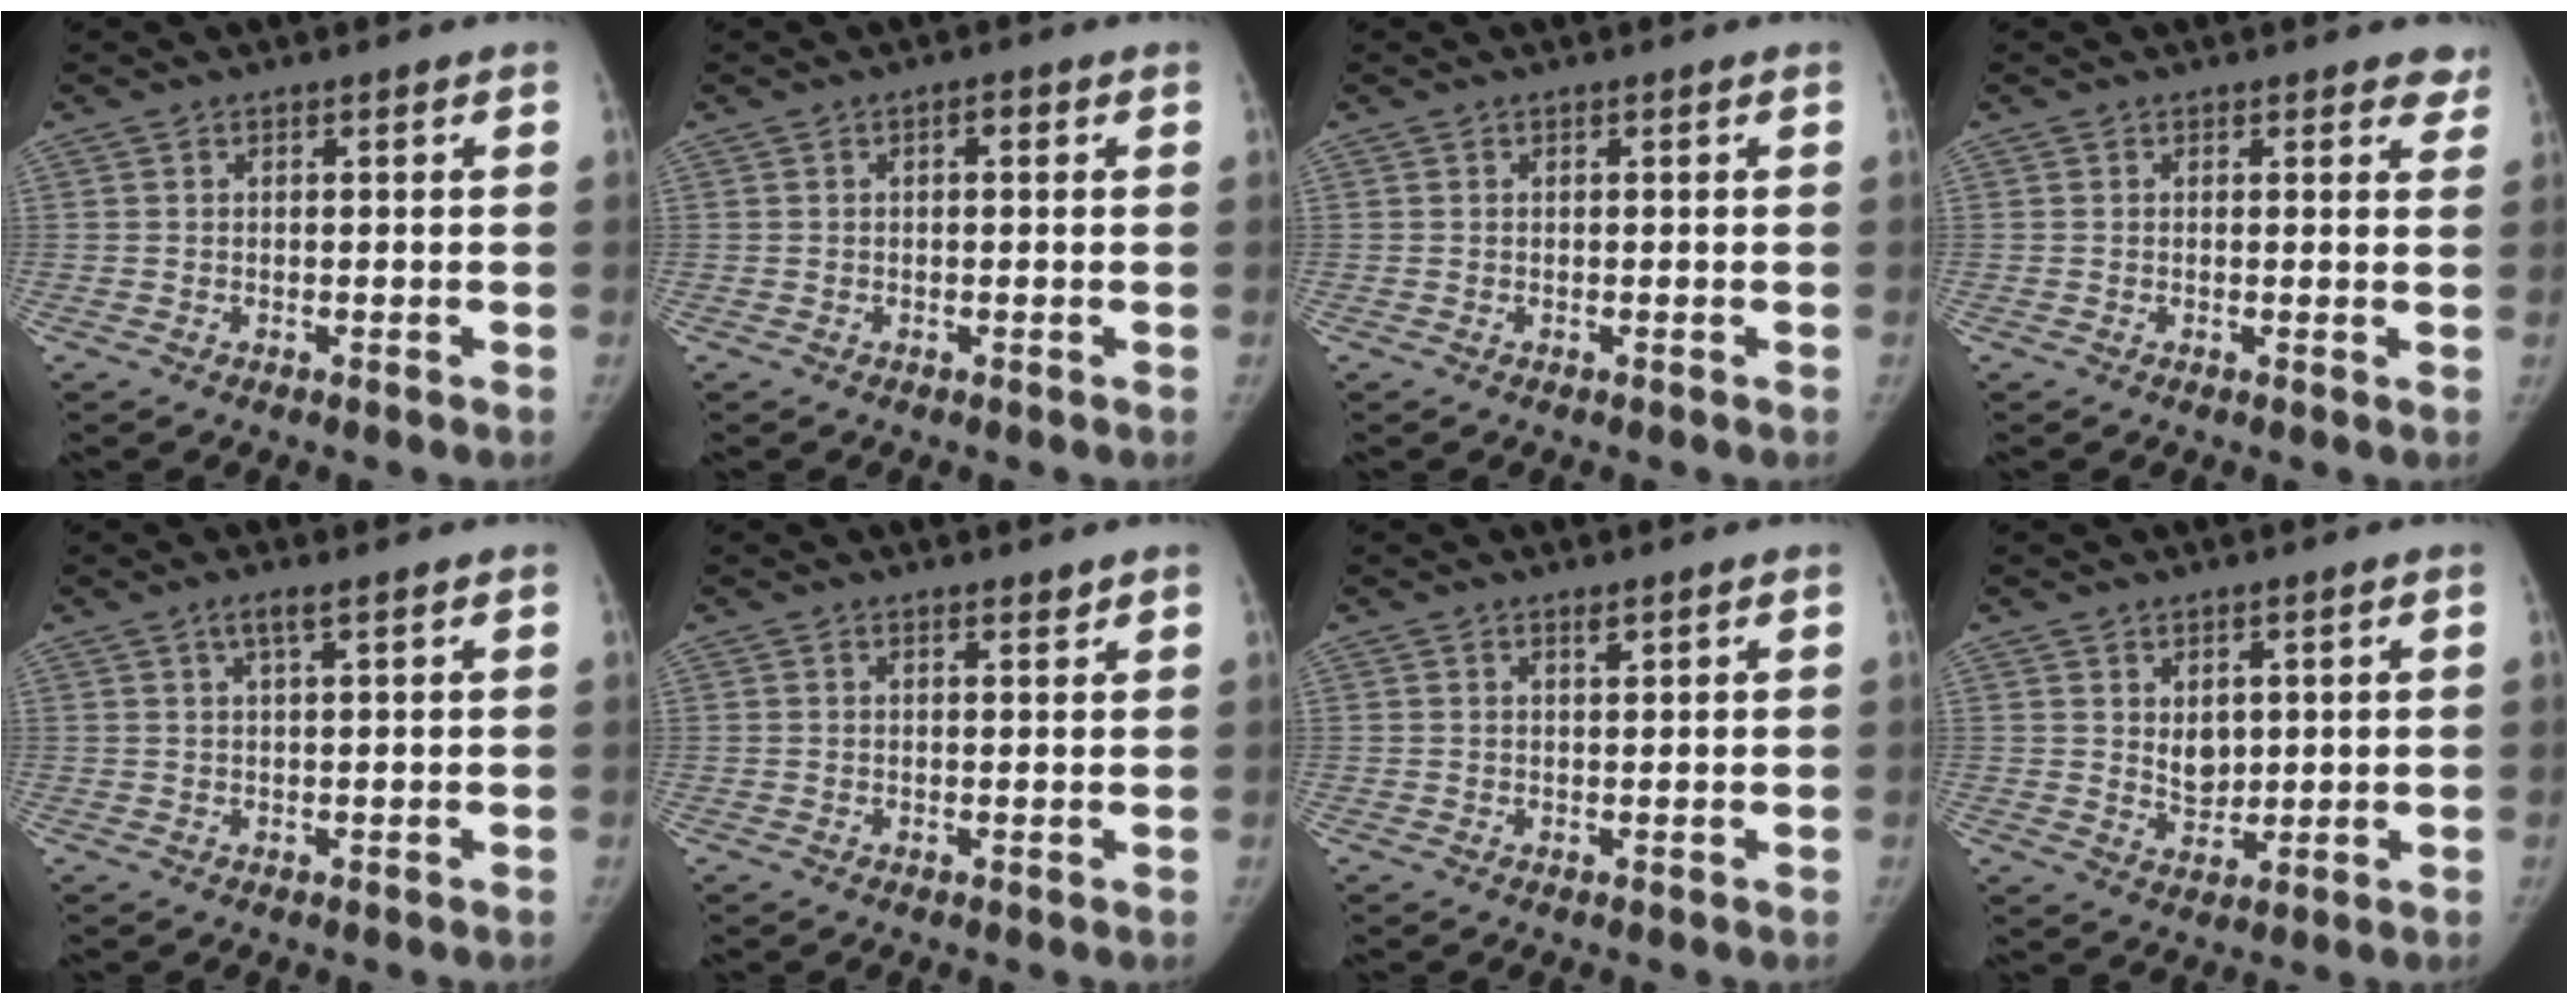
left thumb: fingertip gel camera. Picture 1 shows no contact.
{"total": 1.4, "force": [0.4, 0.6, 1.2], "torque": [-0.016, 0.004, 0.002]}
{"total": 0.0}
{"total": 3.3, "force": [2.8, 1.5, 1.0], "torque": [0.023, -0.011, 0.016]}
{"total": 2.0, "force": [1.2, 0.1, 1.6], "torque": [-0.037, 0.001, 0.025]}
{"total": 1.2, "force": [1.1, 0.3, 0.4], "torque": [-0.003, -0.009, 0.016]}
{"total": 1.0, "force": [0.8, 0.2, 0.6], "torque": [-0.008, -0.007, 0.015]}
{"total": 4.4, "force": [1.3, 3.2, 2.8], "torque": [-0.029, -0.015, 0.031]}